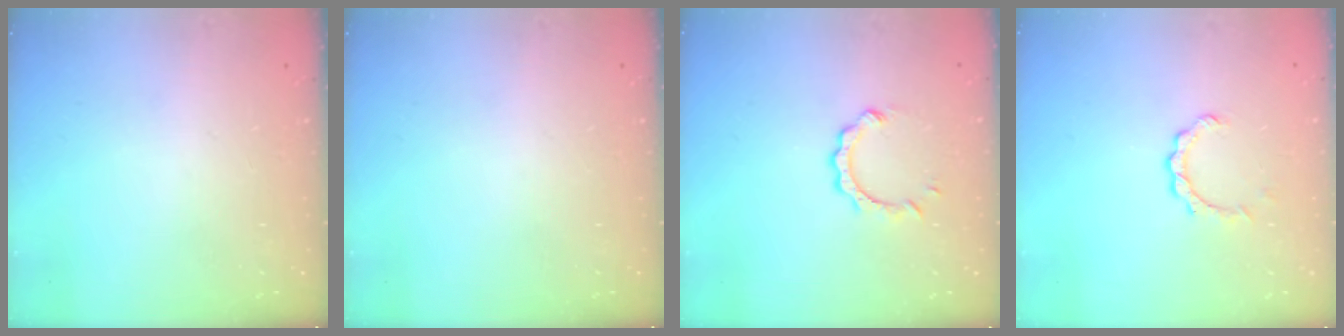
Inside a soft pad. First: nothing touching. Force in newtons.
{"total": 0.0}
{"total": 5.4, "press": 5.4, "slide": 0.1}
{"total": 3.7, "press": 3.7, "slide": 0.3}